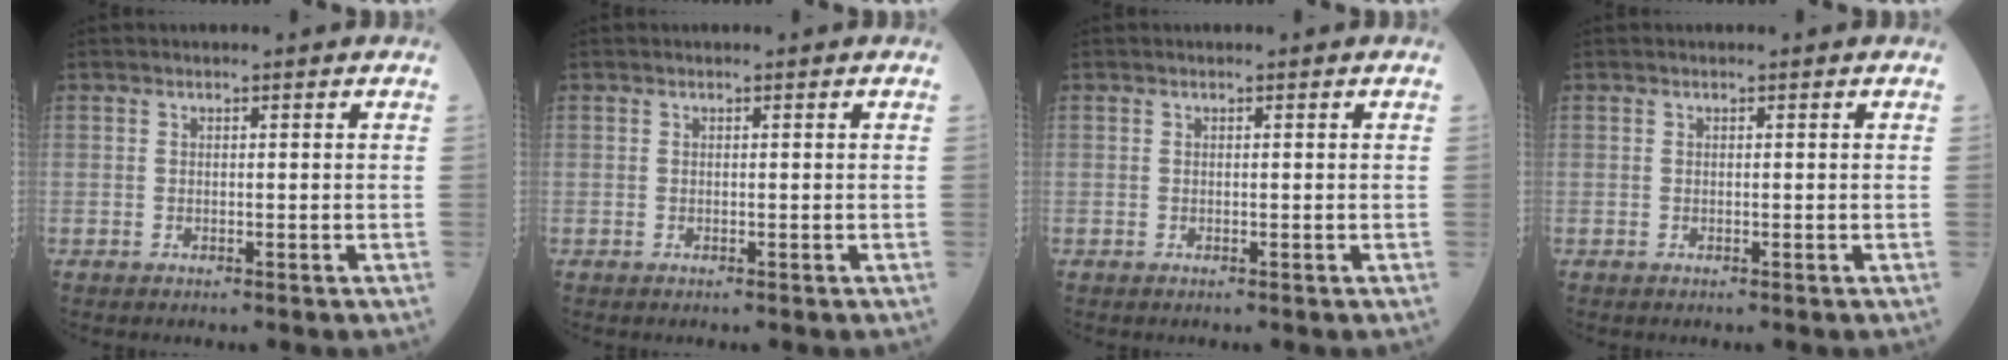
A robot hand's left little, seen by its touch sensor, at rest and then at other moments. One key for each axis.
{"total": 0.0}
{"total": 0.0}
{"total": 0.0}